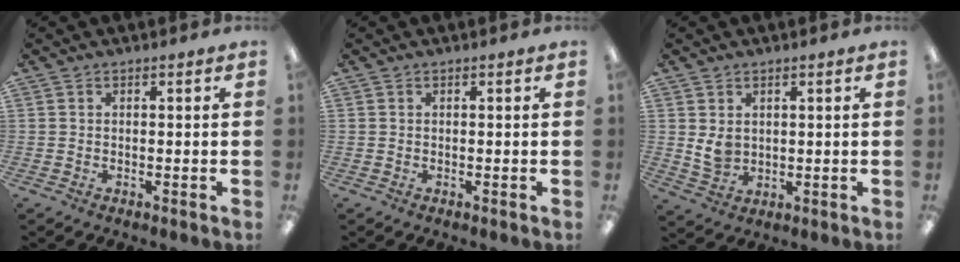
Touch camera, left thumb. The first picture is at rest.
{"total": 0.0}
{"total": 4.7, "force": [1.6, 3.6, 2.5], "torque": [-0.042, -0.008, 0.029]}